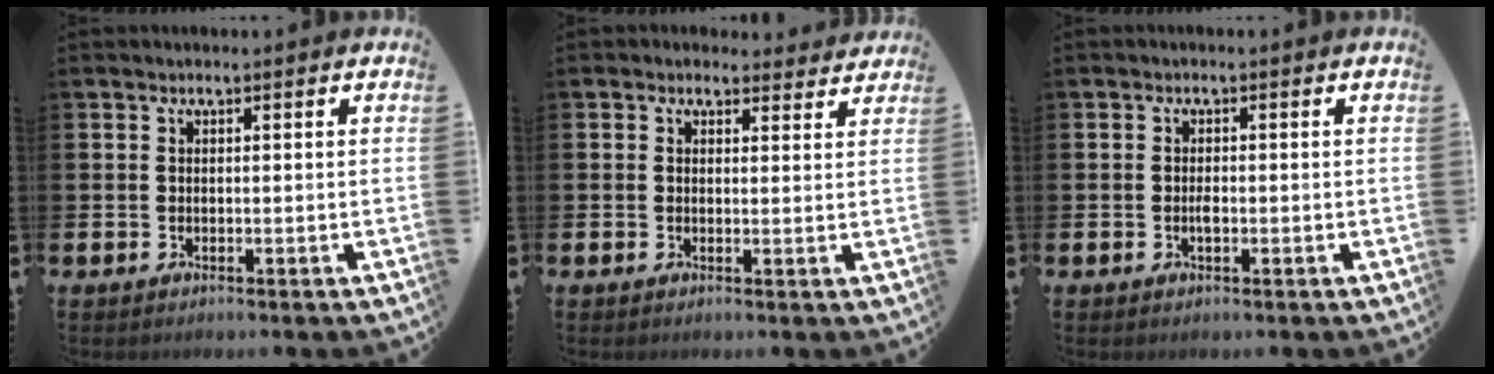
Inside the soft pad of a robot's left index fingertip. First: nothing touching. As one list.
[{"total": 1.8, "force": [1.6, 0.8, 0.0], "torque": [0.002, -0.005, 0.027]}, {"total": 1.2, "force": [-0.3, 0.5, 1.1], "torque": [-0.019, -0.001, -0.006]}]